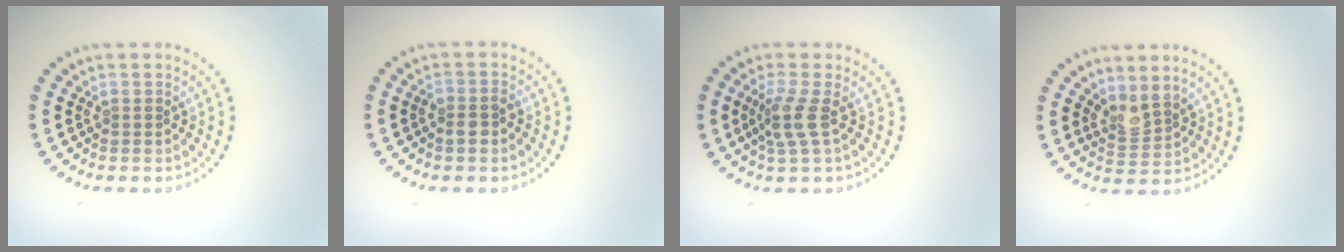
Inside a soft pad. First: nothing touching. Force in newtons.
{"total": 1.5, "press": 1.4, "slide": 0.5}
{"total": 2.5, "press": 1.9, "slide": 1.7}
{"total": 2.0, "press": 1.6, "slide": 1.3}